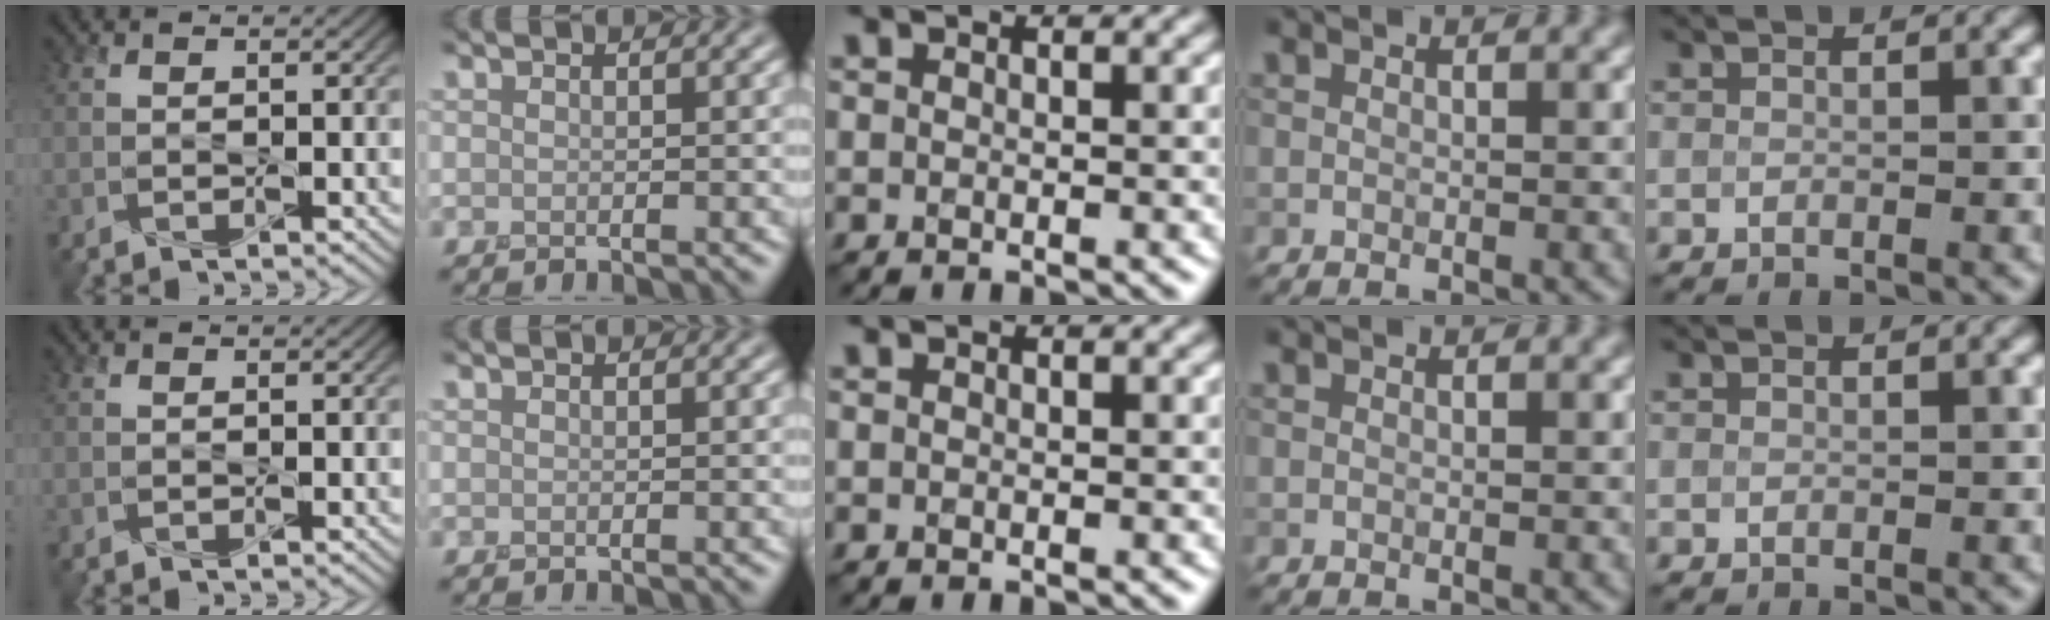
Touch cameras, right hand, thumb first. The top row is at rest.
{}